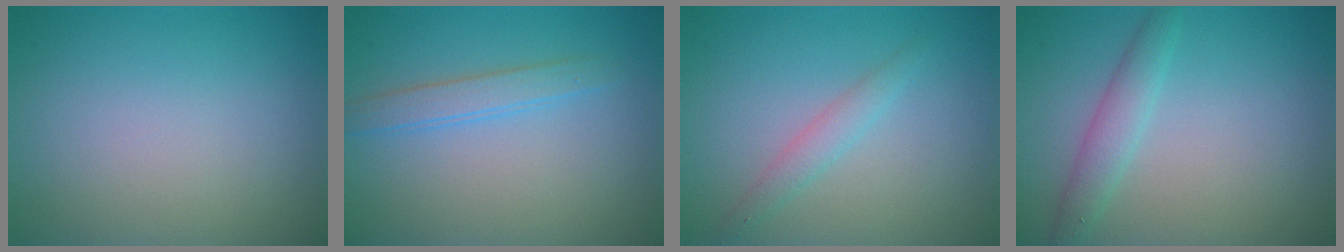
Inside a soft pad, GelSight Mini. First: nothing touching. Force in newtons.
{"total": 2.0, "press": 2.0, "slide": 0.2}
{"total": 1.6, "press": 1.6, "slide": 0.1}
{"total": 2.3, "press": 2.3, "slide": 0.0}